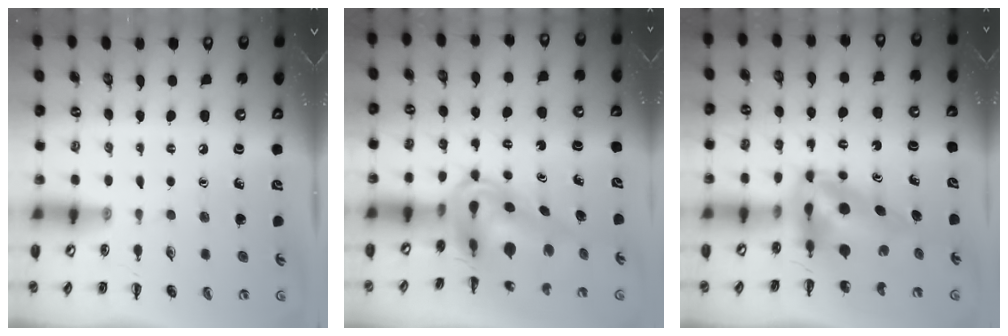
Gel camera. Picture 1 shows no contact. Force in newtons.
{"total": 9.1, "press": 8.7, "slide": 2.6}
{"total": 7.5, "press": 7.3, "slide": 1.7}